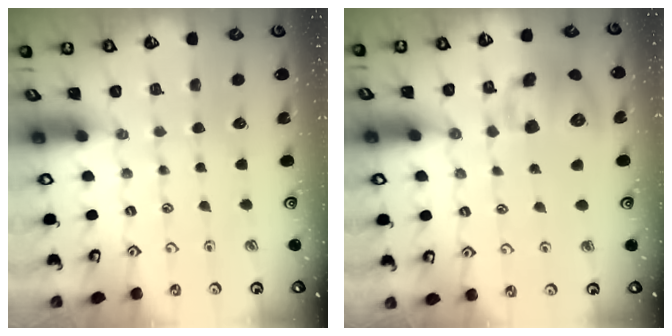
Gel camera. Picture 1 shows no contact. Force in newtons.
{"total": 12.9, "press": 12.7, "slide": 2.1}